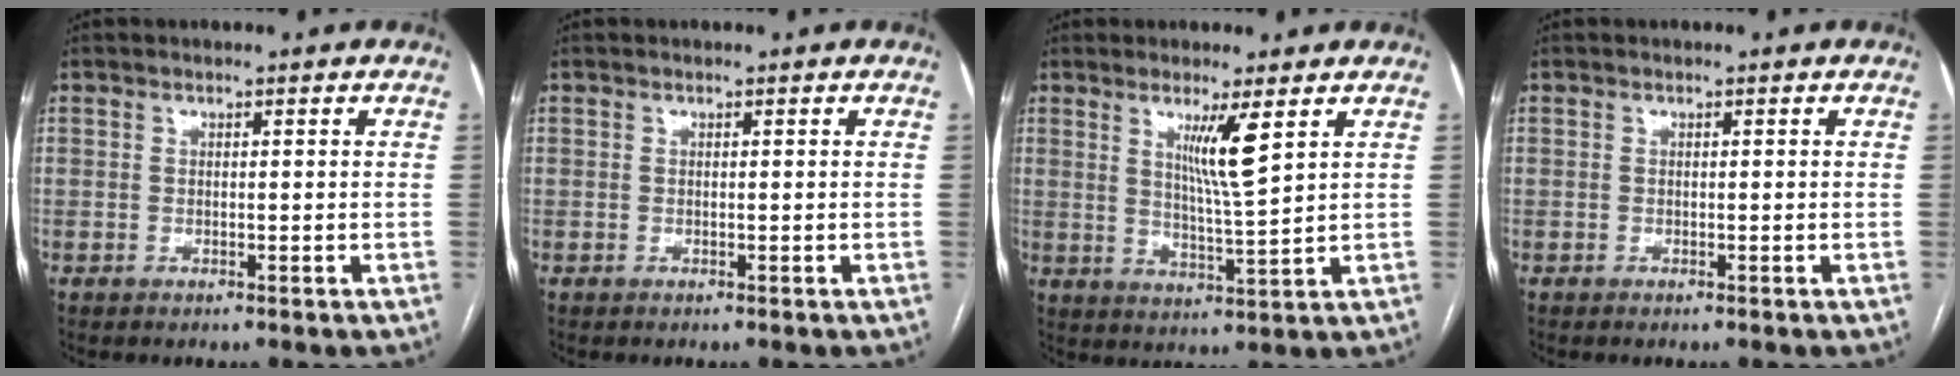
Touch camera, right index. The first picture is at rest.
{"total": 0.0}
{"total": 6.4, "force": [2.9, -0.7, 5.6], "torque": [-0.098, -0.018, 0.054]}
{"total": 0.0}